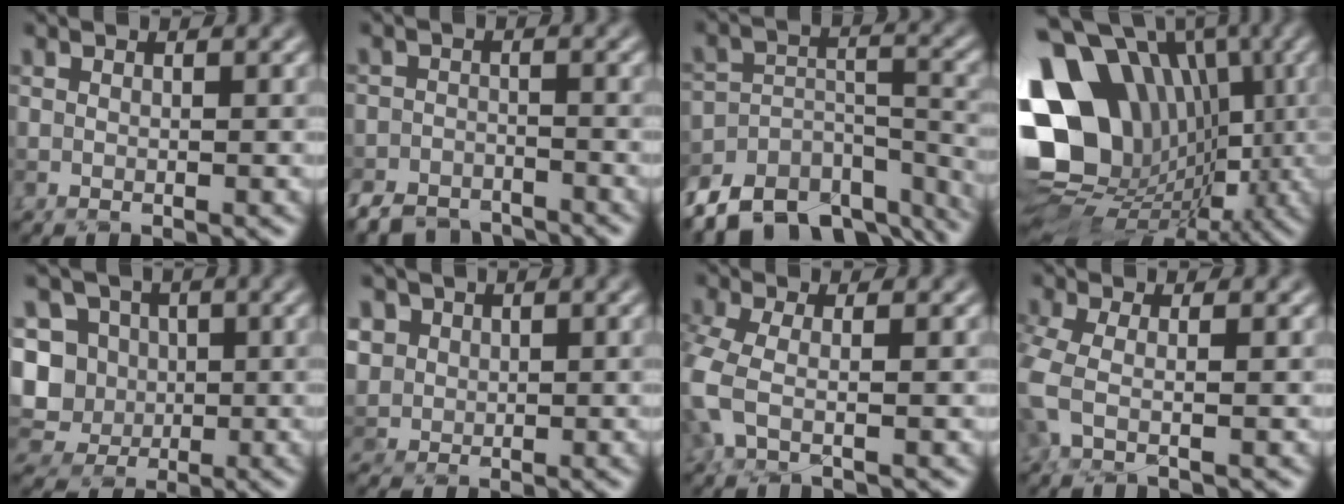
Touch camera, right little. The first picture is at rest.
{"total": 4.3, "force": [-4.0, 1.6, 0.3], "torque": [0.003, -0.003, -0.077]}
{"total": 10.5, "force": [-8.9, 4.6, 3.0], "torque": [-0.043, 0.012, -0.129]}
{"total": 17.5, "force": [2.3, 14.0, 10.2], "torque": [-0.180, 0.023, 0.051]}
{"total": 9.3, "force": [1.4, 8.7, 3.2], "torque": [-0.072, 0.033, 0.007]}
{"total": 3.3, "force": [2.1, 2.5, 0.3], "torque": [-0.023, 0.010, 0.050]}
{"total": 2.8, "force": [-0.9, 0.8, 2.5], "torque": [-0.066, -0.009, -0.025]}
{"total": 2.0, "force": [-0.5, 0.5, 1.9], "torque": [-0.052, -0.008, -0.018]}